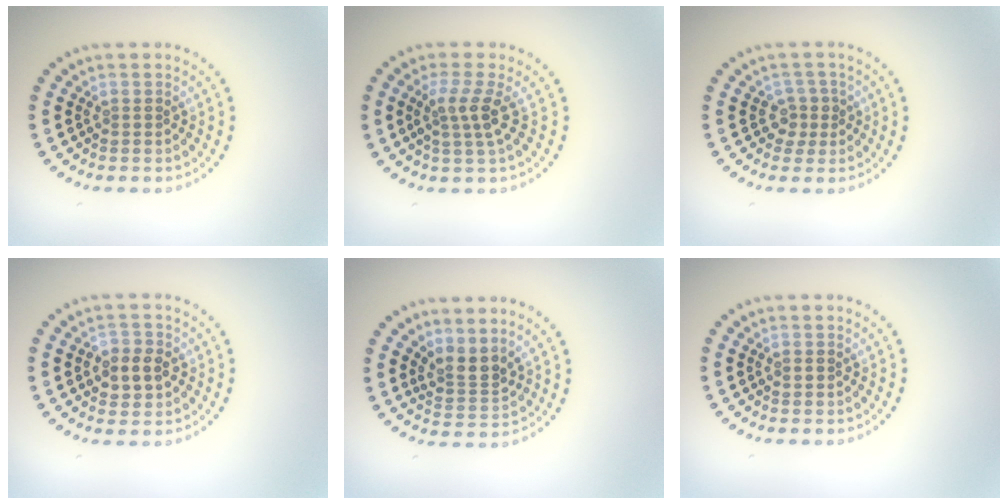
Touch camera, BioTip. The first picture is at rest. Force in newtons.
{"total": 2.6, "press": 2.0, "slide": 1.7}
{"total": 1.9, "press": 1.5, "slide": 1.1}
{"total": 2.9, "press": 2.8, "slide": 0.3}
{"total": 2.6, "press": 1.9, "slide": 1.8}
{"total": 0.9, "press": 0.9, "slide": 0.1}